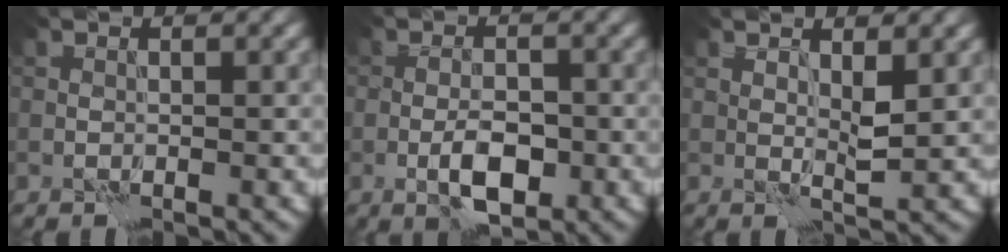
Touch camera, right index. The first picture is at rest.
{"total": 3.9, "force": [-1.4, 1.6, 3.2], "torque": [-0.055, 0.001, -0.026]}
{"total": 1.8, "force": [0.8, 0.3, 1.6], "torque": [-0.030, -0.003, 0.015]}